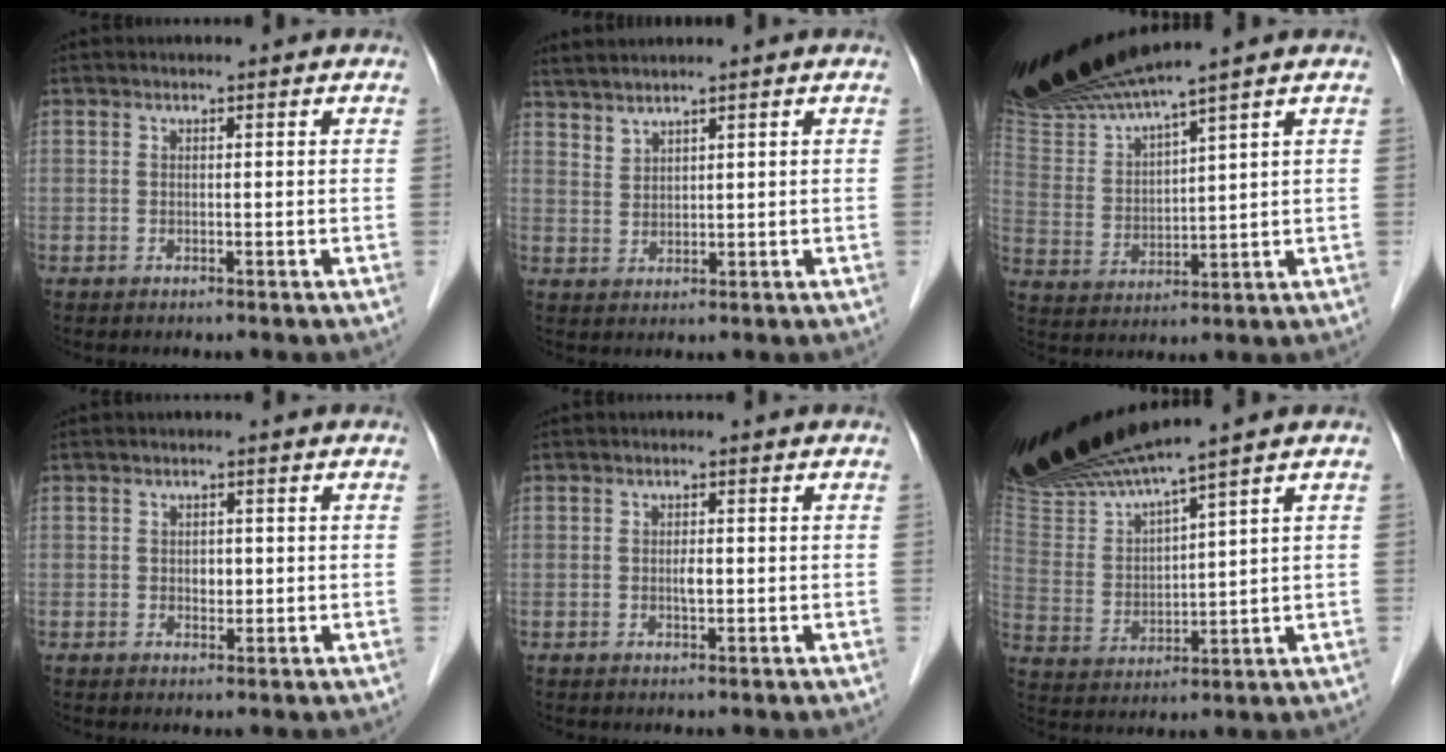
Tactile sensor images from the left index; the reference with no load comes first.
{"total": 4.6, "force": [4.2, 0.0, 1.9], "torque": [-0.047, 0.009, 0.094]}
{"total": 13.2, "force": [11.5, -1.1, 6.2], "torque": [-0.135, -0.002, 0.232]}
{"total": 2.2, "force": [0.3, 1.3, 1.7], "torque": [-0.034, 0.002, 0.007]}
{"total": 1.7, "force": [0.1, 0.5, 1.6], "torque": [-0.033, 0.001, 0.002]}
{"total": 14.6, "force": [12.7, -0.9, 7.1], "torque": [-0.147, -0.002, 0.253]}